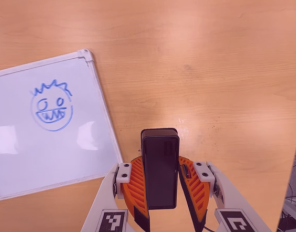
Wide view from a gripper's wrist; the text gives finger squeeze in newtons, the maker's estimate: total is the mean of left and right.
{"total": 5.6, "left": 5.3, "right": 5.9}